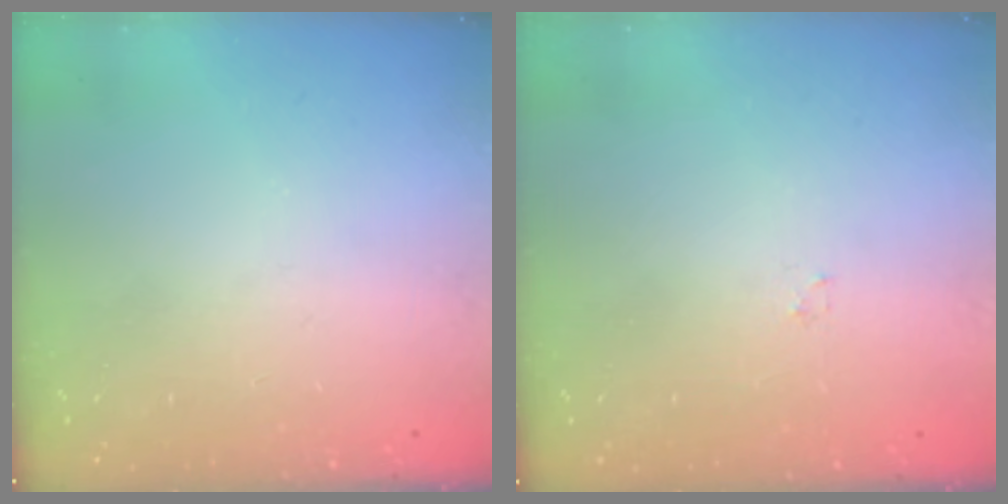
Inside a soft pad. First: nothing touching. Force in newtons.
{"total": 0.8, "press": 0.8, "slide": 0.2}